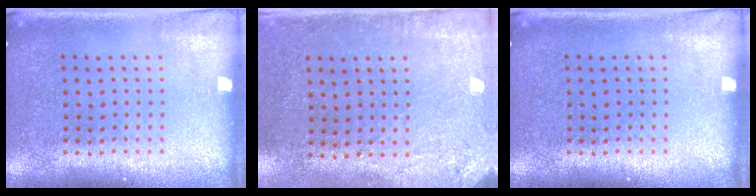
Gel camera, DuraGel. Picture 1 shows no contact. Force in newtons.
{"total": 2.8, "press": 2.3, "slide": 1.6}
{"total": 0.0}